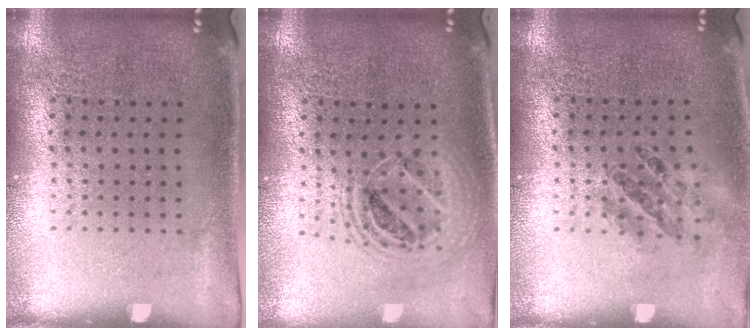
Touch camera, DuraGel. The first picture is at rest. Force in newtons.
{"total": 1.8, "press": 1.5, "slide": 1.0}
{"total": 0.9, "press": 0.9, "slide": 0.3}